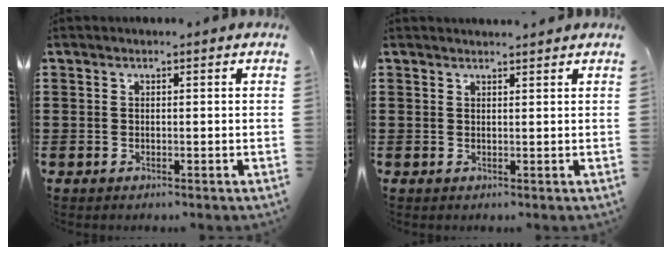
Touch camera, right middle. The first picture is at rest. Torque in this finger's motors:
{"motor_torque": [-0.12, 0.07, -0.07, -0.02]}